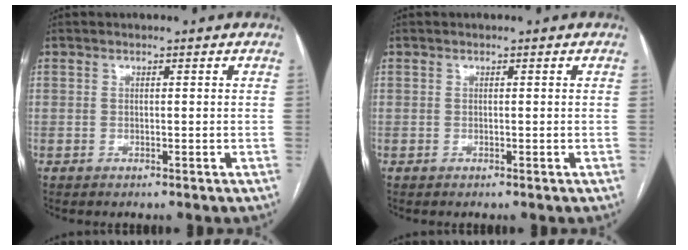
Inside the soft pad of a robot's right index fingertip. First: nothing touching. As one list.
[{"total": 0.0}]